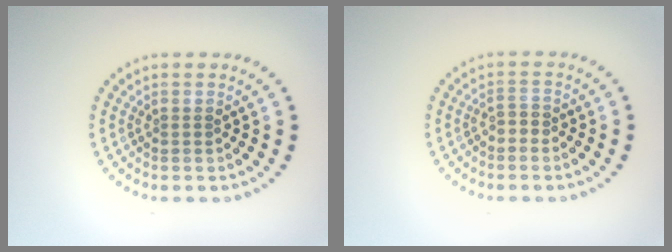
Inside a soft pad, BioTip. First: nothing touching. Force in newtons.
{"total": 0.9, "press": 0.7, "slide": 0.5}